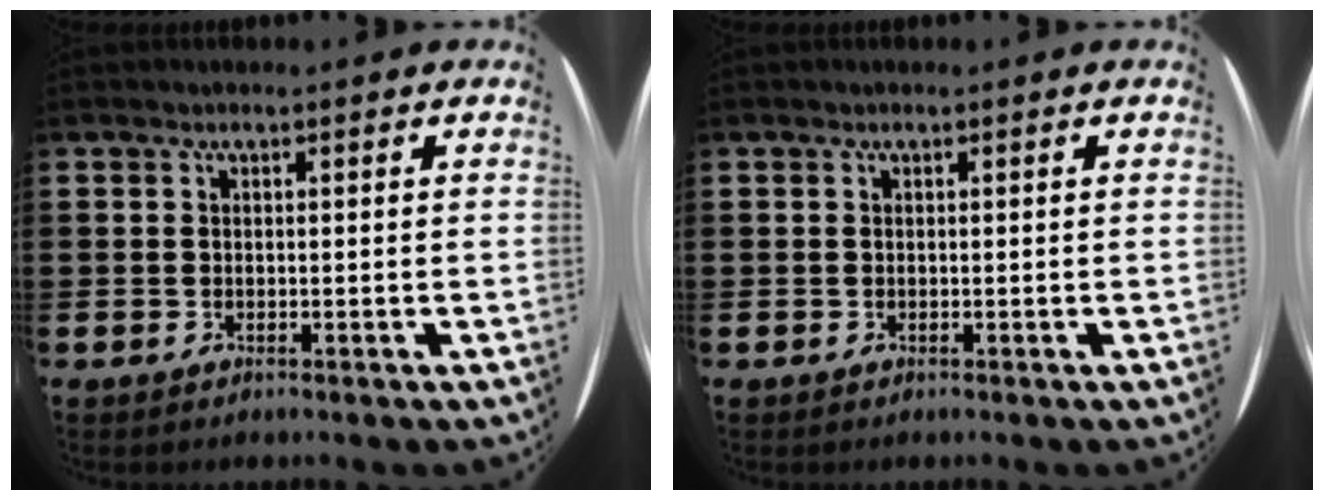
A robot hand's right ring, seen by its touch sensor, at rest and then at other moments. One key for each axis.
{"total": 0.0}